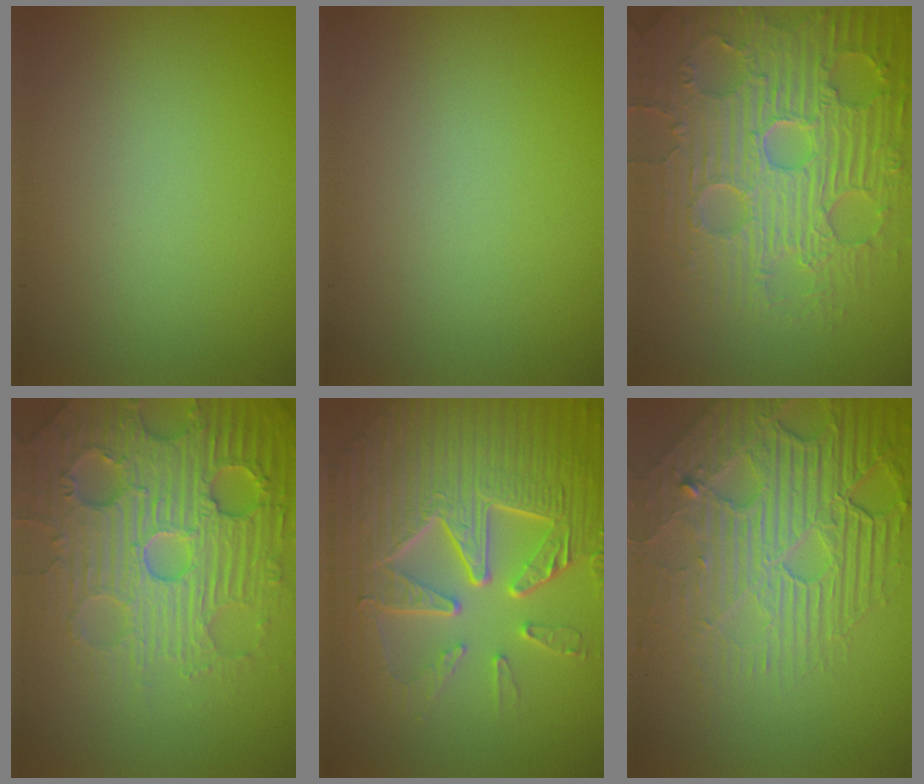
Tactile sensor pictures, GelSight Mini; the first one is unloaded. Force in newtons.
{"total": 0.0}
{"total": 9.3, "press": 6.8, "slide": 6.4}
{"total": 7.9, "press": 7.7, "slide": 1.6}
{"total": 9.9, "press": 6.7, "slide": 7.3}
{"total": 8.5, "press": 5.8, "slide": 6.2}